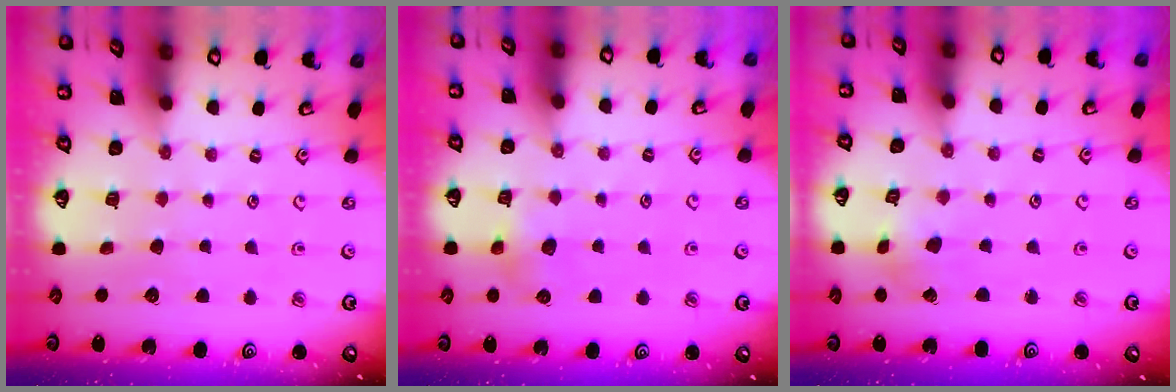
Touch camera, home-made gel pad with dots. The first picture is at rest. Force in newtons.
{"total": 4.4, "press": 4.3, "slide": 0.3}
{"total": 2.3, "press": 2.3, "slide": 0.1}